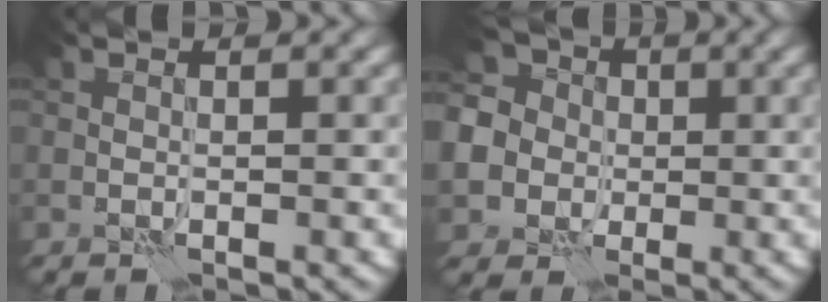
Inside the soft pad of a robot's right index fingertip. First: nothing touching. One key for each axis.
{"total": 7.9, "fx": -0.4, "fy": 7.3, "fz": 3.1, "tx": -0.082, "ty": 0.014, "tz": -0.042}